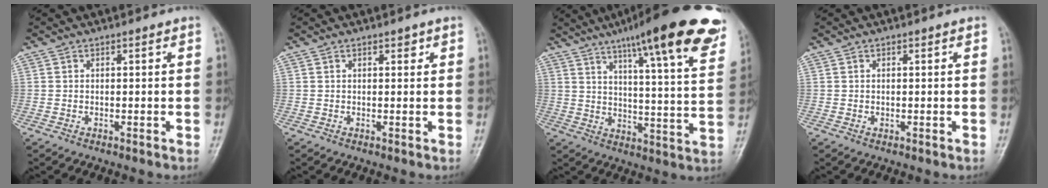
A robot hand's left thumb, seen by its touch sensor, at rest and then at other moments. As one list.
[{"total": 1.1, "force": [0.7, 0.5, 0.7], "torque": [-0.002, -0.001, 0.008]}, {"total": 25.1, "force": [16.7, 3.9, 18.3], "torque": [-0.239, -0.047, 0.223]}, {"total": 0.0}]